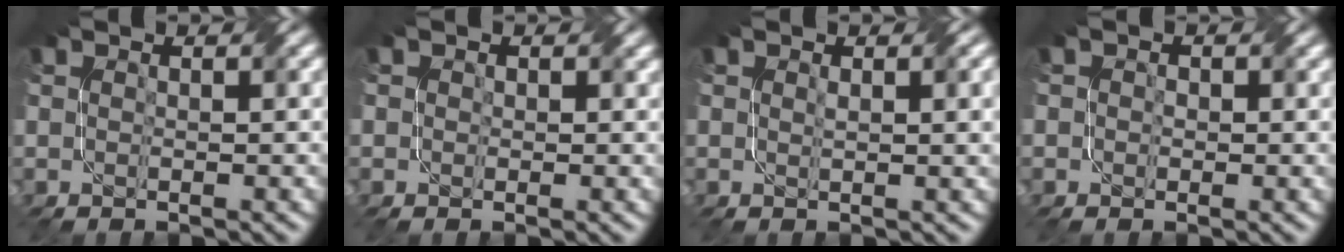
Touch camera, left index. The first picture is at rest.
{"total": 1.3, "force": [0.5, 1.1, 0.3], "torque": [-0.003, -0.004, 0.001]}
{"total": 1.9, "force": [0.6, 0.6, 1.7], "torque": [-0.024, 0.000, 0.015]}
{"total": 1.1, "force": [0.2, 1.0, 0.4], "torque": [-0.004, -0.003, -0.002]}